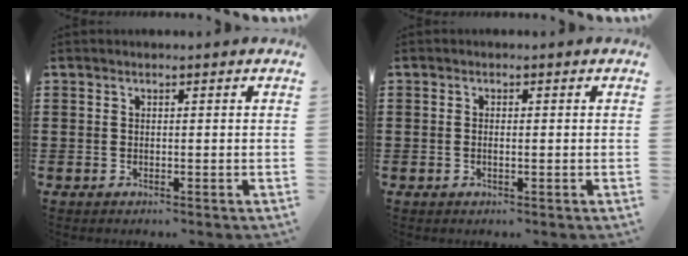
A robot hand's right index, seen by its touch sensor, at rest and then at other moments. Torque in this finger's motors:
{"motor_torque": [-0.80, 1.34, -0.02, -0.01]}